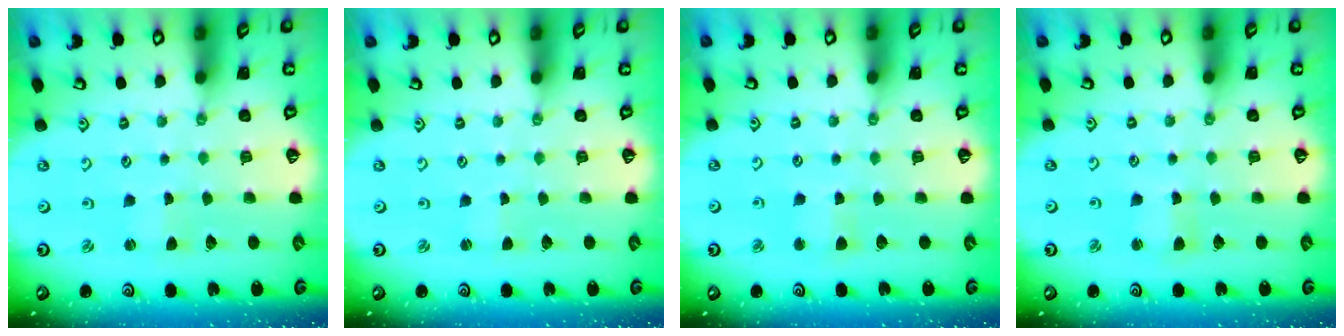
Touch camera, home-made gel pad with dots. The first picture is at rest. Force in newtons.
{"total": 0.0}
{"total": 3.7, "press": 3.7, "slide": 0.4}
{"total": 2.6, "press": 2.5, "slide": 0.3}